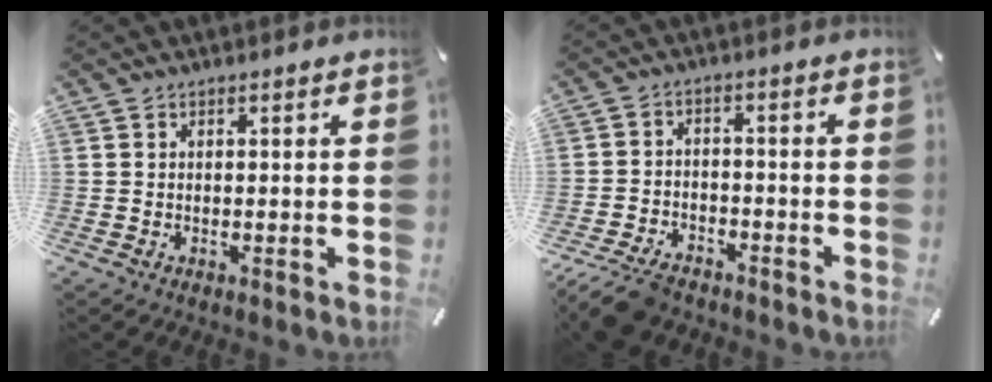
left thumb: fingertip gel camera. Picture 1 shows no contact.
{"total": 7.1, "force": [-5.9, 3.0, 2.6], "torque": [-0.053, 0.025, -0.112]}